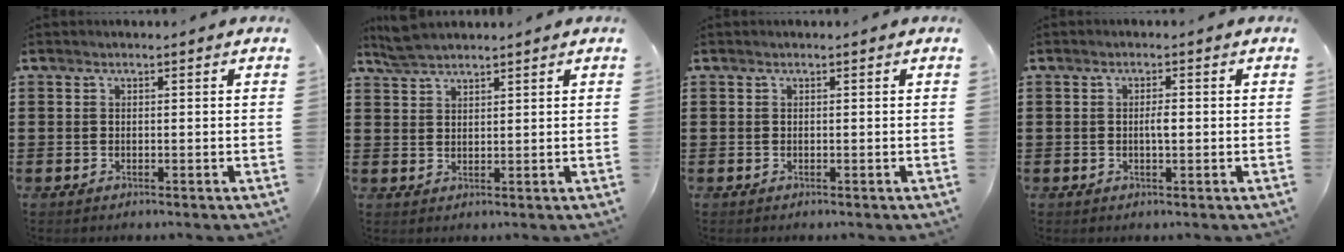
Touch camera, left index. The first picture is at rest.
{"total": 3.3, "force": [3.1, 0.5, 1.1], "torque": [-0.030, -0.003, 0.059]}
{"total": 0.0}
{"total": 2.0, "force": [-0.1, 0.6, 1.9], "torque": [-0.037, 0.000, -0.003]}